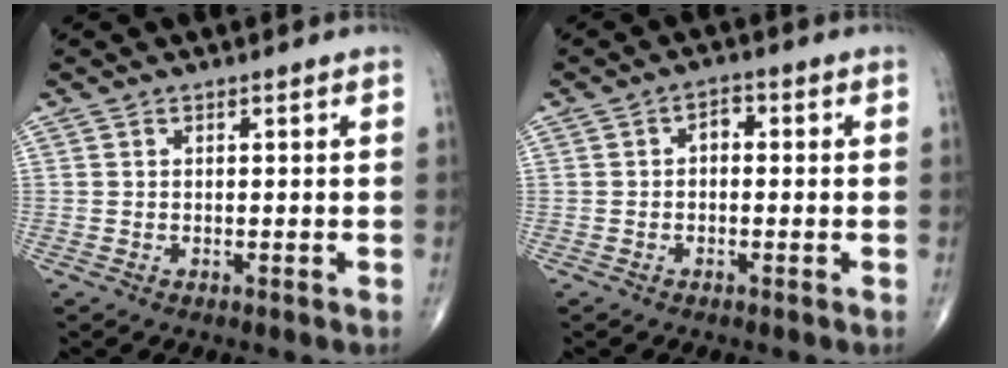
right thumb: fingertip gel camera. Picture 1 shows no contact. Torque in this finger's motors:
{"motor_torque": [-0.19, 0.21, 0.10, 0.24, -0.08]}